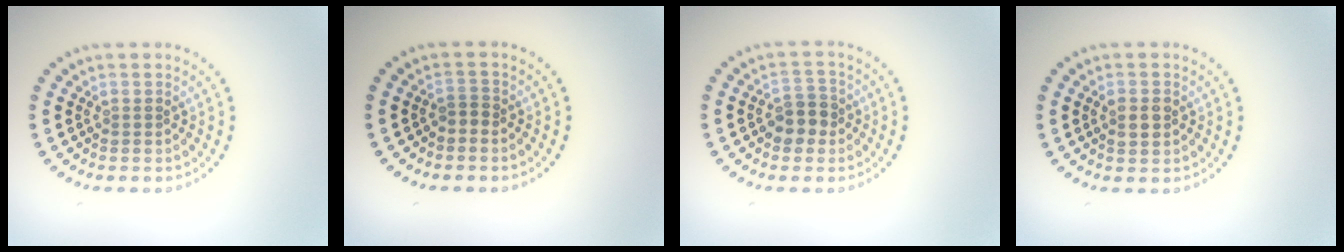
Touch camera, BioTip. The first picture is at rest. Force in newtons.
{"total": 1.0, "press": 0.8, "slide": 0.5}
{"total": 2.7, "press": 2.5, "slide": 0.9}
{"total": 1.8, "press": 1.8, "slide": 0.0}